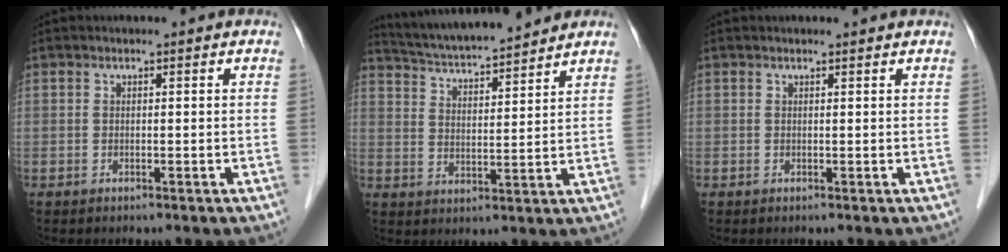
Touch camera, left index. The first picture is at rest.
{"total": 13.2, "force": [12.3, 0.7, 4.8], "torque": [-0.088, 0.014, 0.198]}
{"total": 1.3, "force": [1.3, 0.1, 0.2], "torque": [-0.009, 0.006, 0.015]}